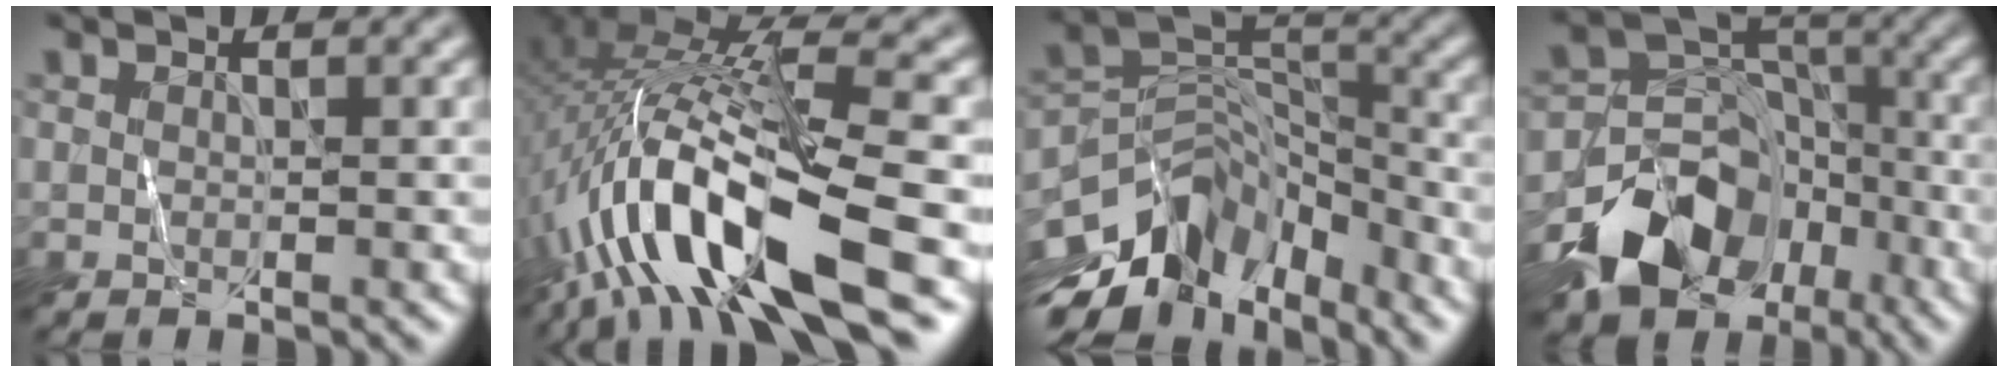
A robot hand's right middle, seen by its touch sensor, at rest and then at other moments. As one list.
[{"total": 13.4, "force": [-4.6, 4.0, 11.9], "torque": [-0.242, 0.013, -0.074]}, {"total": 9.4, "force": [-6.6, 4.9, 4.6], "torque": [-0.087, 0.011, -0.132]}, {"total": 10.0, "force": [-6.4, 6.6, 4.1], "torque": [-0.074, 0.000, -0.119]}]